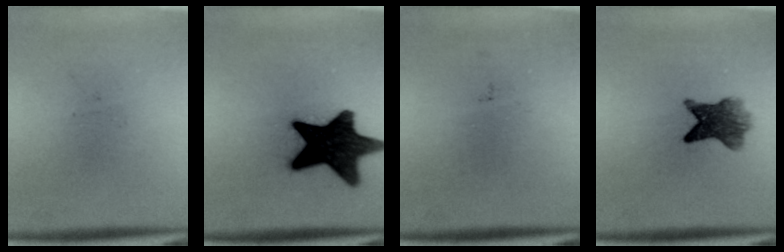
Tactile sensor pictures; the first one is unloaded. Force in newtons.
{"total": 16.1}
{"total": 0.0}
{"total": 5.9}